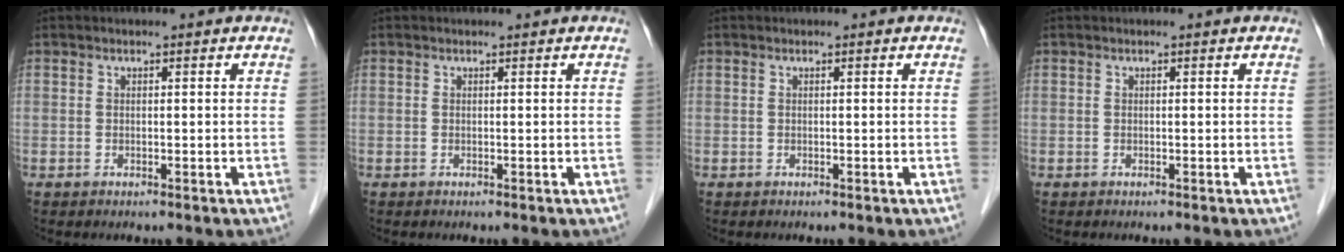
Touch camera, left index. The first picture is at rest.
{"total": 0.0}
{"total": 0.0}
{"total": 0.0}